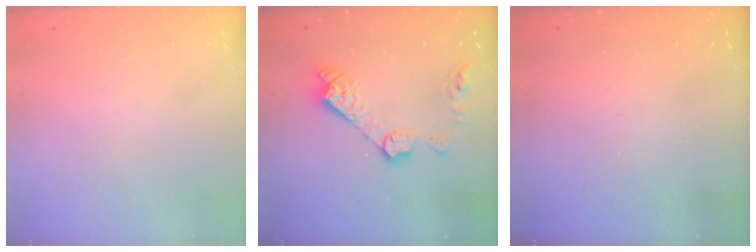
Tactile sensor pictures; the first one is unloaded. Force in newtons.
{"total": 12.2, "press": 12.1, "slide": 0.9}
{"total": 0.0}